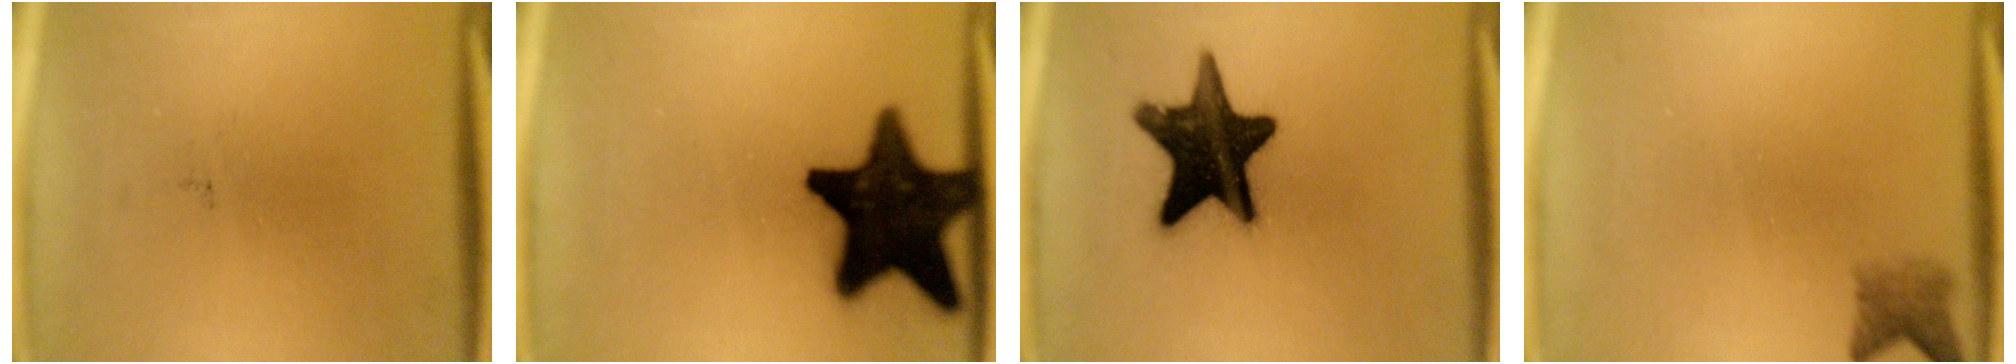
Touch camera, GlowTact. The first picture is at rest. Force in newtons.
{"total": 19.8}
{"total": 16.8}
{"total": 2.4}